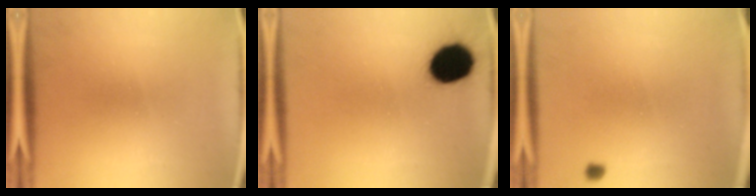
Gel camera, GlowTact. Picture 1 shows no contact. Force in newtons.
{"total": 12.6}
{"total": 1.0}